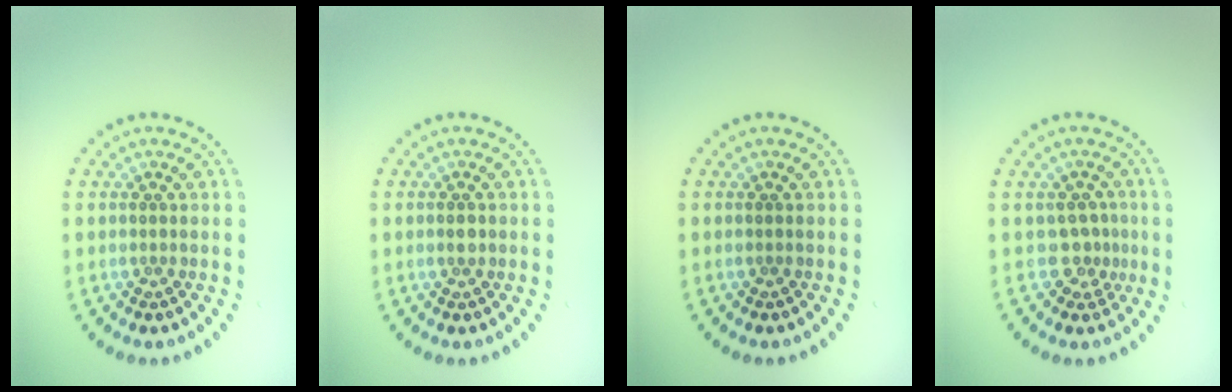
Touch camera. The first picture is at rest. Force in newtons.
{"total": 1.0, "press": 1.0, "slide": 0.1}
{"total": 0.0}
{"total": 2.3, "press": 1.5, "slide": 1.7}